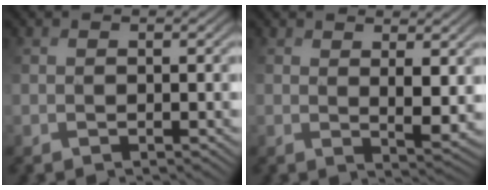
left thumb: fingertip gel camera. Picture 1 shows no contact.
{"total": 4.1, "force": [1.9, 1.3, 3.4], "torque": [-0.071, -0.005, 0.042]}